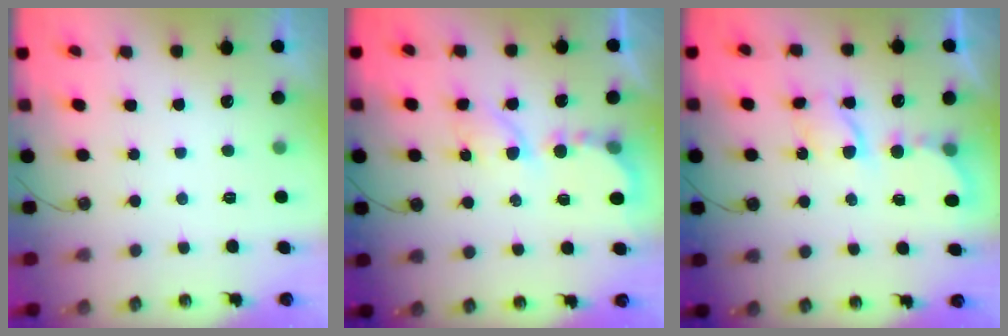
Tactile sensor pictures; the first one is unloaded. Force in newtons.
{"total": 6.2, "press": 6.2, "slide": 0.6}
{"total": 6.5, "press": 6.5, "slide": 0.3}